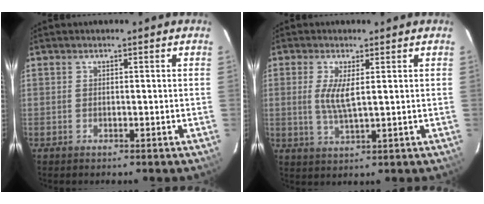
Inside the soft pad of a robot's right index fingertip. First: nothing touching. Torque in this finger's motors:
{"motor_torque": [0.14, 0.01, 0.11, 0.06]}